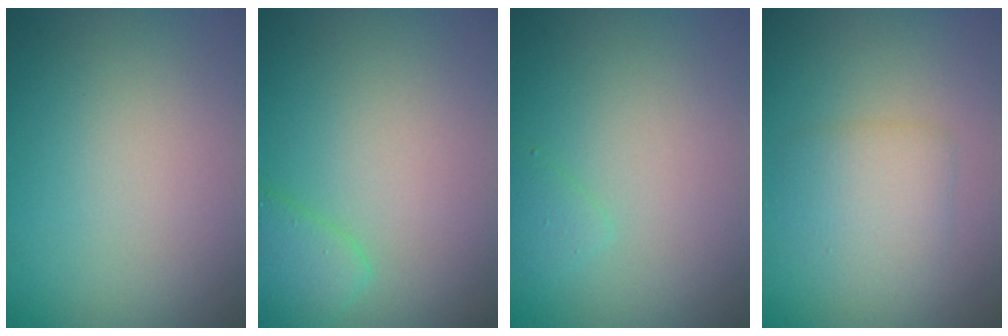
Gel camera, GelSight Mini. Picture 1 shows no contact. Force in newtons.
{"total": 2.7, "press": 2.7, "slide": 0.2}
{"total": 1.1, "press": 1.1, "slide": 0.0}
{"total": 2.7, "press": 2.7, "slide": 0.1}